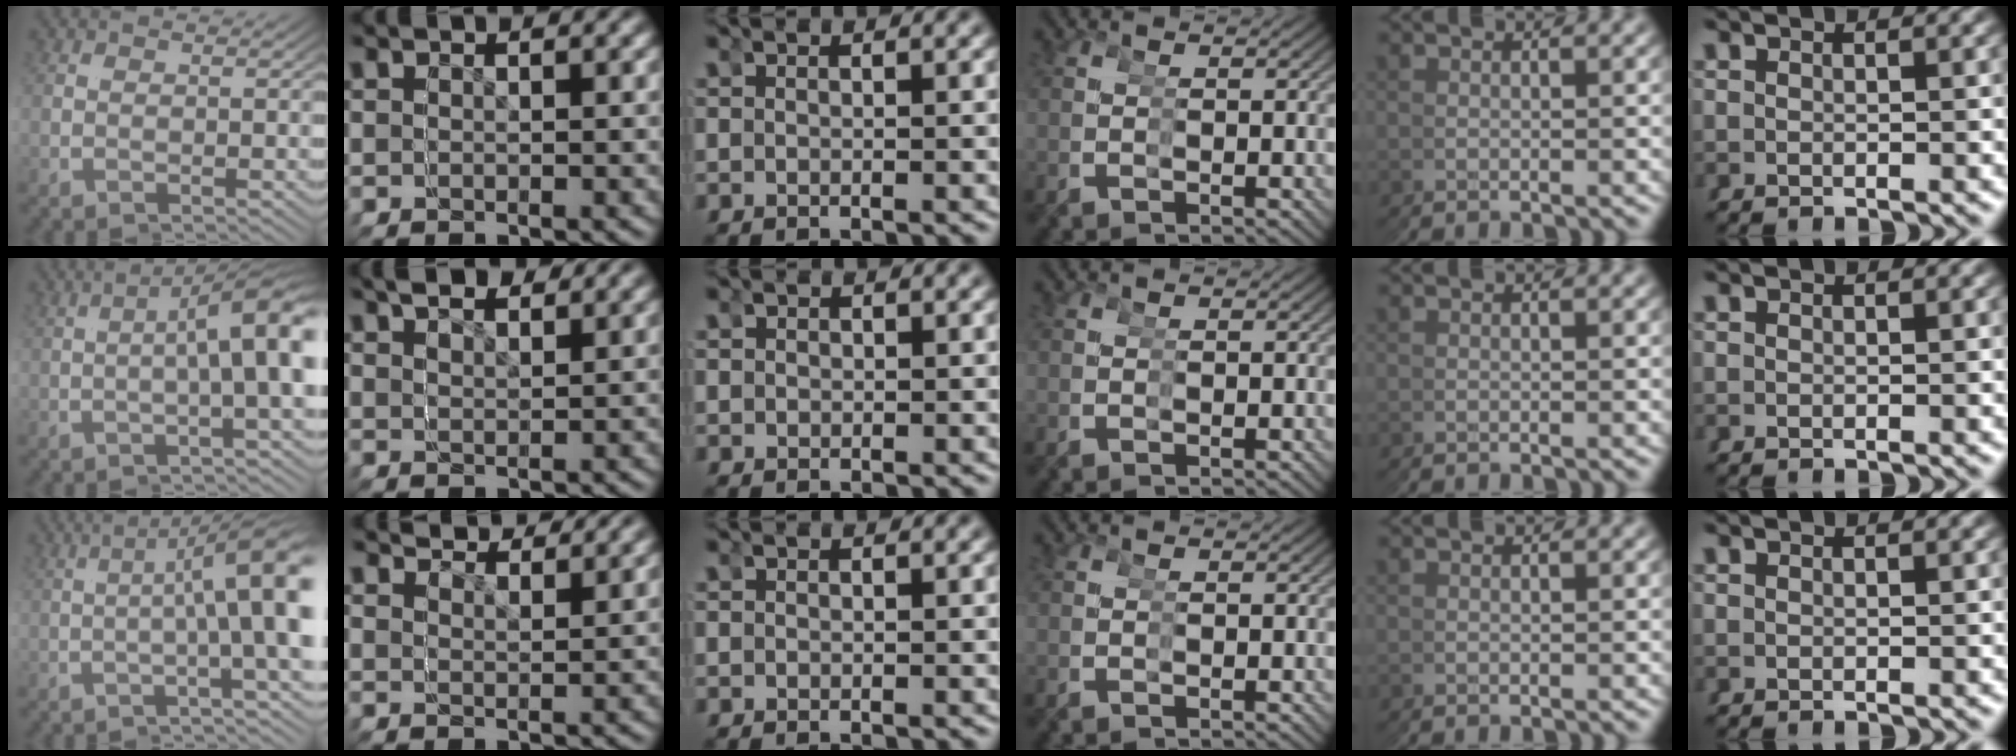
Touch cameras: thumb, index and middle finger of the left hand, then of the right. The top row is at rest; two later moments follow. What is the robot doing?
{"motion": "grasp_and_lifting", "object": "tape"}